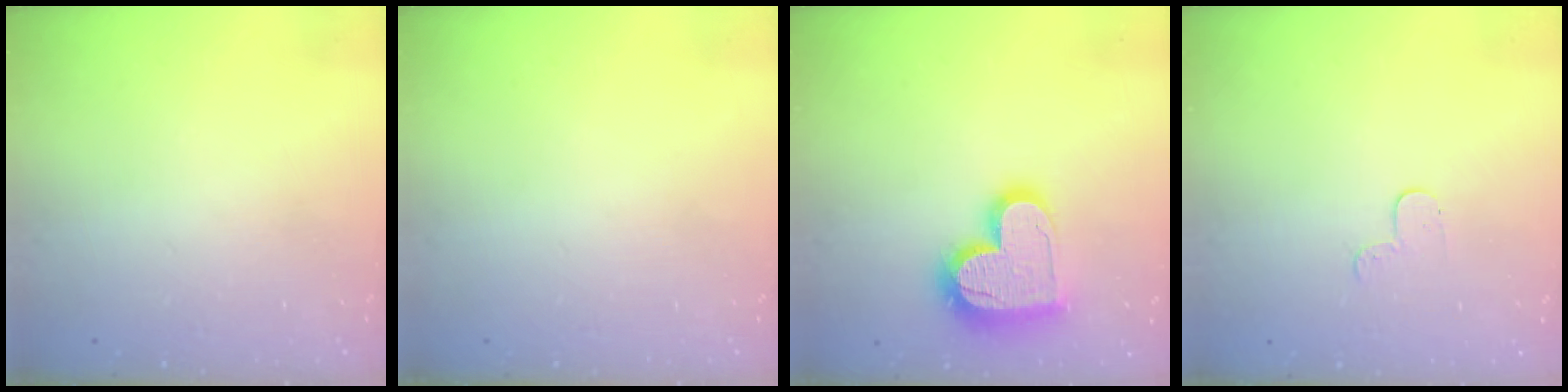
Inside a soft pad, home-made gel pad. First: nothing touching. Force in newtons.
{"total": 0.0}
{"total": 16.9, "press": 16.9, "slide": 1.3}
{"total": 3.0, "press": 3.0, "slide": 0.3}